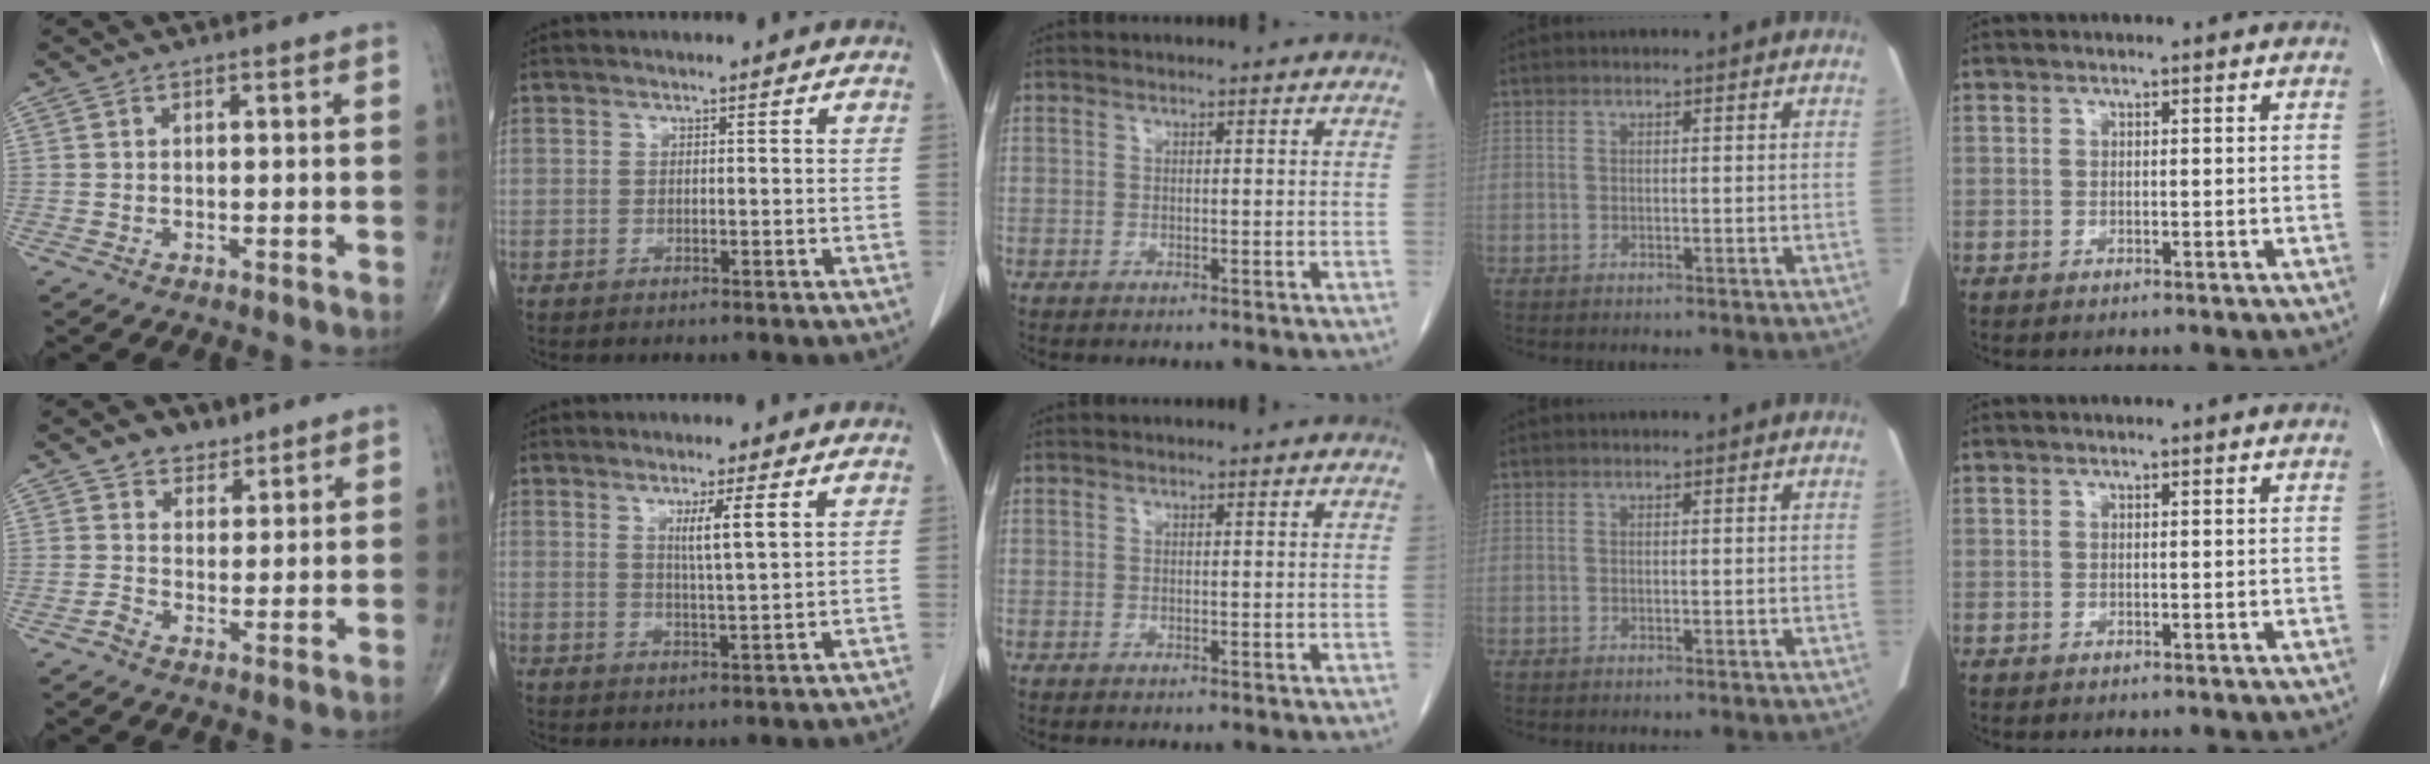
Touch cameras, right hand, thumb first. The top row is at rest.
{"thumb": {"total": 4.1, "force": [2.5, 3.0, 1.4], "torque": [0.000, -0.011, 0.038]}, "index": {"total": 4.9, "force": [2.0, -0.2, 4.4], "torque": [-0.075, -0.007, 0.035]}}